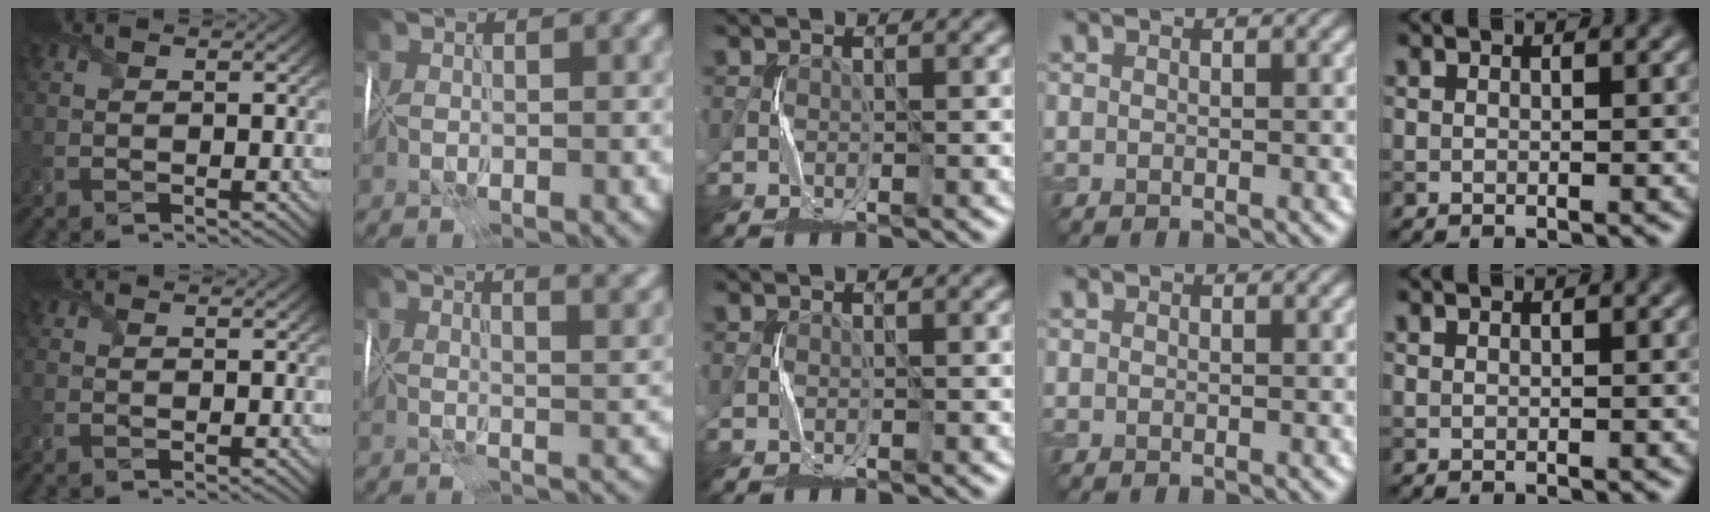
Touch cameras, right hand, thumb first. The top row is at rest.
{"thumb": {"total": 1.3, "force": [1.2, 0.4, 0.5], "torque": [-0.020, 0.001, 0.019]}, "index": {"total": 12.9, "force": [8.3, 4.8, 8.6], "torque": [-0.076, 0.064, 0.081]}}